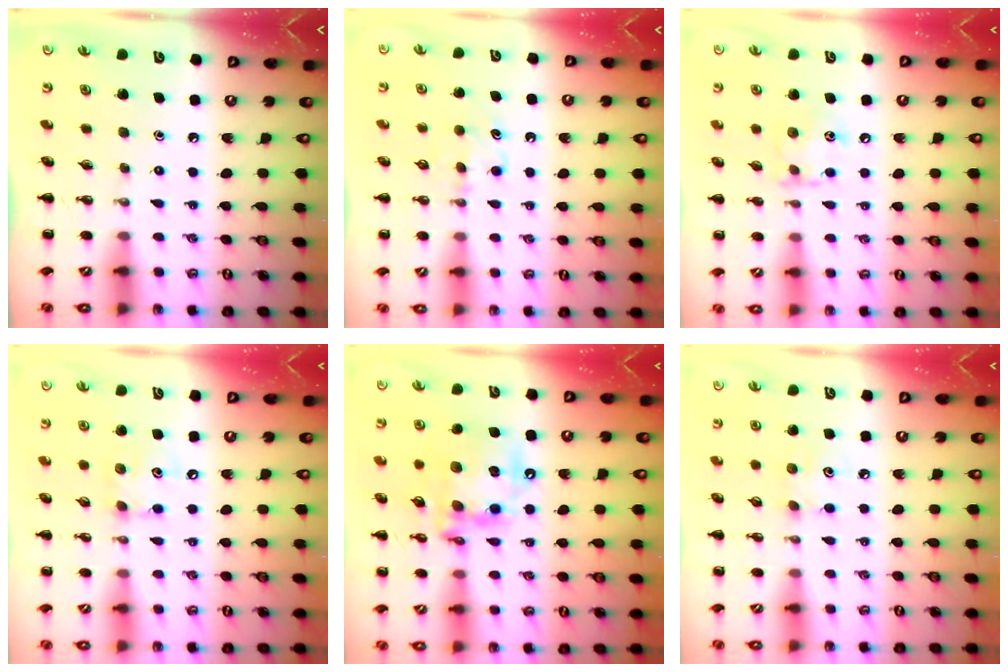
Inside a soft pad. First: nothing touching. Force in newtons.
{"total": 5.6, "press": 5.4, "slide": 1.6}
{"total": 8.6, "press": 8.6, "slide": 0.8}
{"total": 6.7, "press": 6.7, "slide": 0.5}
{"total": 15.7, "press": 15.4, "slide": 3.0}
{"total": 5.2, "press": 5.1, "slide": 1.1}